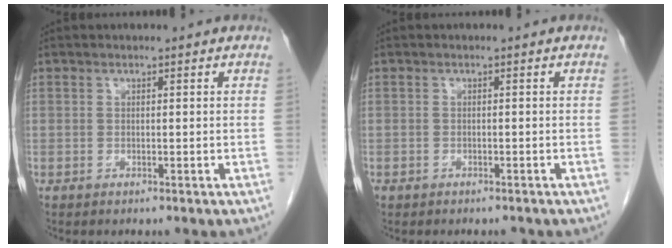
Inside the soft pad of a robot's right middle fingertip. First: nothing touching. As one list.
[{"total": 1.5, "force": [-1.2, 0.8, 0.3], "torque": [-0.009, 0.000, -0.016]}]